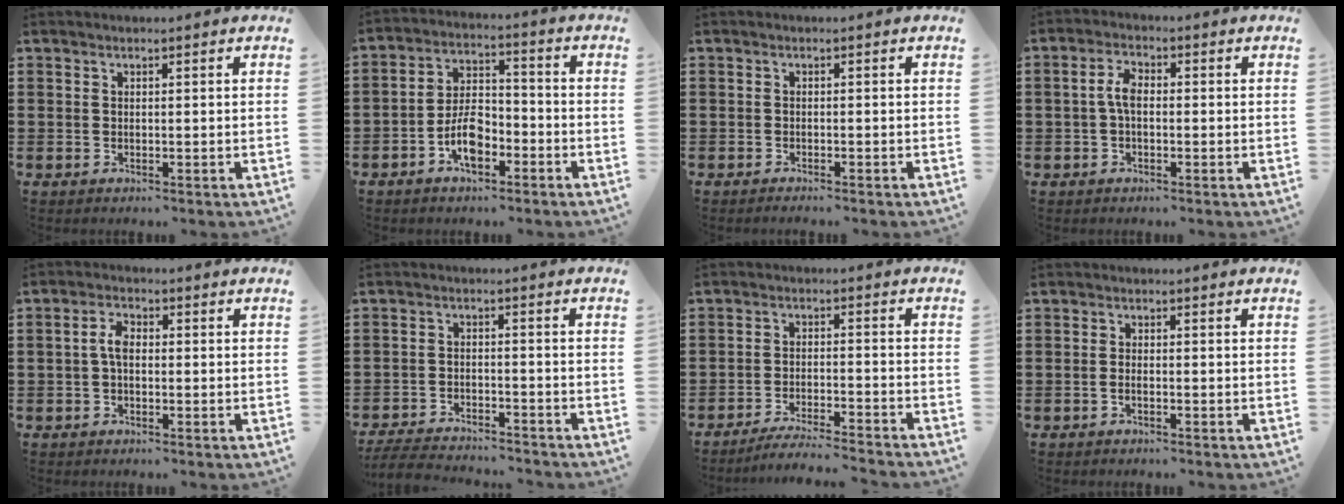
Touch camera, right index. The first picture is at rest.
{"total": 7.0, "force": [-3.1, 3.5, 5.1], "torque": [-0.106, 0.007, -0.059]}
{"total": 0.7, "force": [-0.7, -0.2, 0.0], "torque": [-0.002, -0.004, -0.013]}
{"total": 3.9, "force": [-0.2, 1.9, 3.4], "torque": [-0.079, 0.001, -0.010]}
{"total": 3.5, "force": [-0.2, 1.8, 2.9], "torque": [-0.064, 0.004, -0.007]}
{"total": 4.7, "force": [-4.7, 0.2, 0.5], "torque": [-0.022, -0.005, -0.098]}
{"total": 4.5, "force": [-4.3, -0.5, 1.2], "torque": [-0.028, -0.012, -0.088]}
{"total": 0.9, "force": [-0.4, 0.2, 0.8], "torque": [-0.017, -0.005, -0.006]}